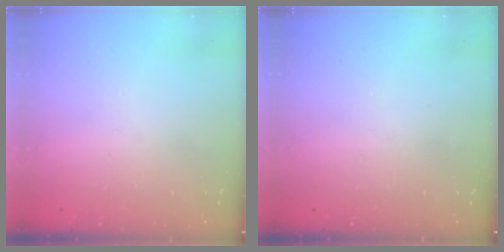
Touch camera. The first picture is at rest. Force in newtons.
{"total": 0.0}